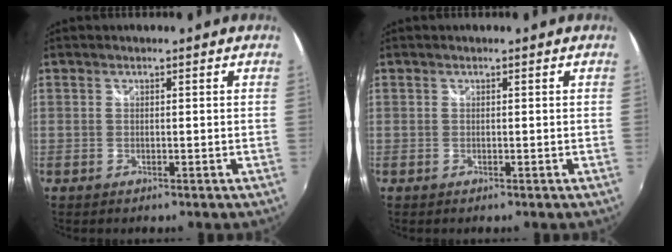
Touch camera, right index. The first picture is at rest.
{"total": 0.0}